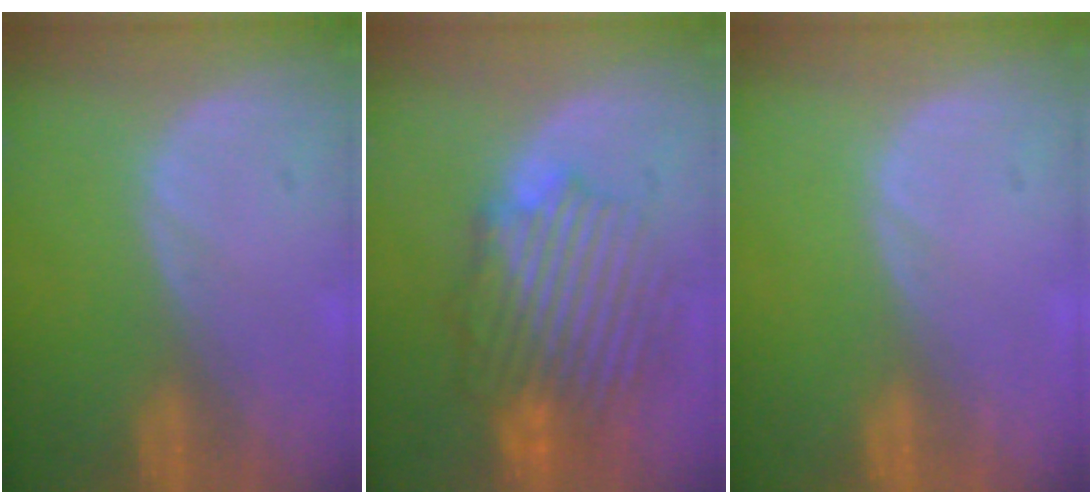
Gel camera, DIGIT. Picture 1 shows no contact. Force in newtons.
{"total": 9.6, "press": 9.4, "slide": 2.2}
{"total": 0.0}